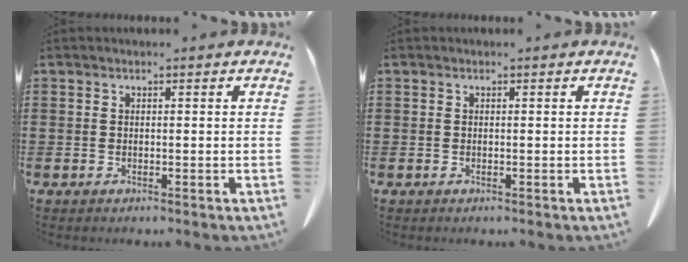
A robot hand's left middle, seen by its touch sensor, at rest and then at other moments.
{"total": 0.0}